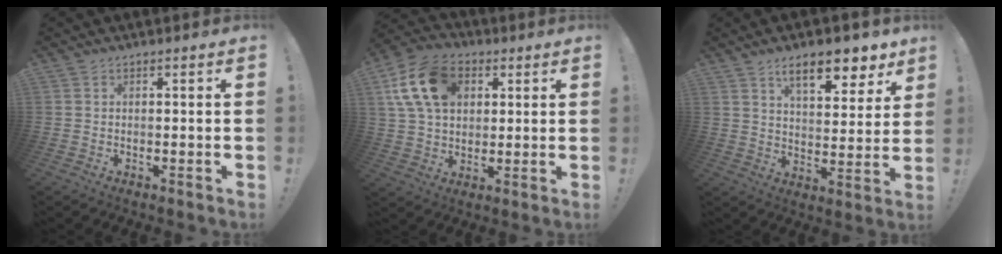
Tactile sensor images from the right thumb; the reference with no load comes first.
{"total": 16.9, "force": [5.6, 12.2, 10.3], "torque": [-0.169, -0.012, 0.108]}
{"total": 12.7, "force": [8.1, 4.5, 8.6], "torque": [-0.120, -0.041, 0.136]}